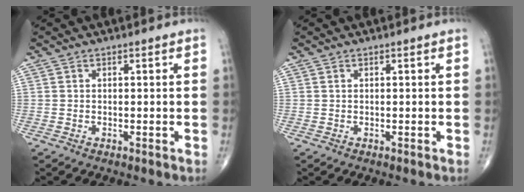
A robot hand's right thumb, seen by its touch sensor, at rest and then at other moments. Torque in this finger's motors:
{"motor_torque": [0.40, 0.07, -0.11, -0.45, -0.02]}